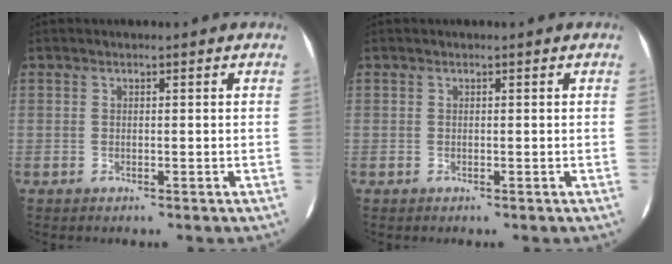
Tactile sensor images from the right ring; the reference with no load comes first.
{"total": 0.0}